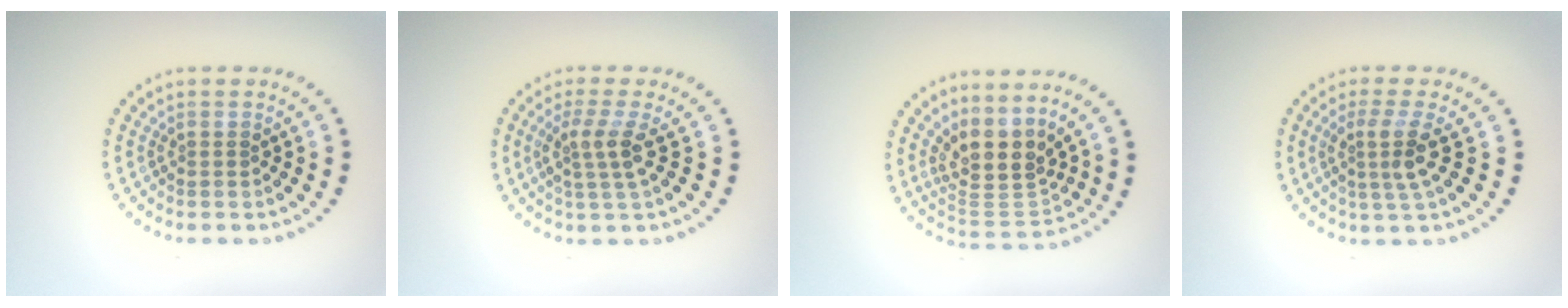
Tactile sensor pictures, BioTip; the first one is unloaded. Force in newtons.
{"total": 2.7, "press": 2.0, "slide": 1.8}
{"total": 4.3, "press": 3.5, "slide": 2.6}
{"total": 2.9, "press": 2.1, "slide": 2.0}